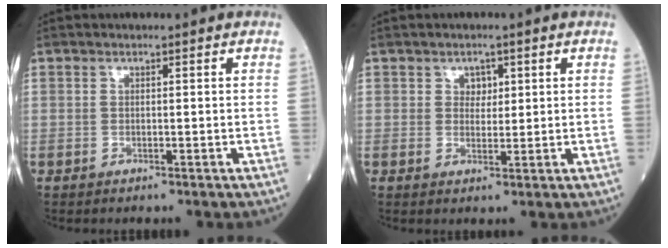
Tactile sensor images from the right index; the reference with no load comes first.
{"total": 2.1, "force": [0.9, 1.5, 1.1], "torque": [-0.009, -0.001, 0.012]}